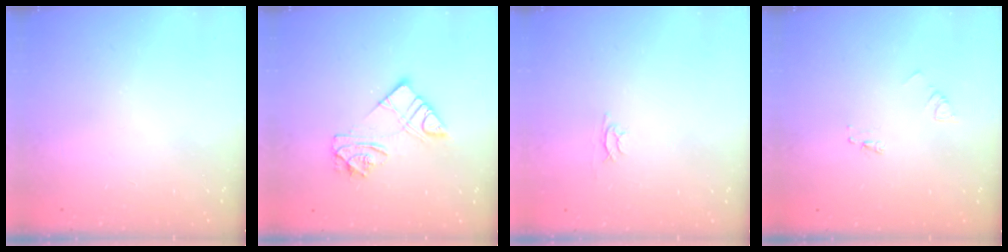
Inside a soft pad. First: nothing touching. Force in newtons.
{"total": 10.9, "press": 10.8, "slide": 0.9}
{"total": 2.4, "press": 2.4, "slide": 0.3}
{"total": 2.1, "press": 2.1, "slide": 0.1}